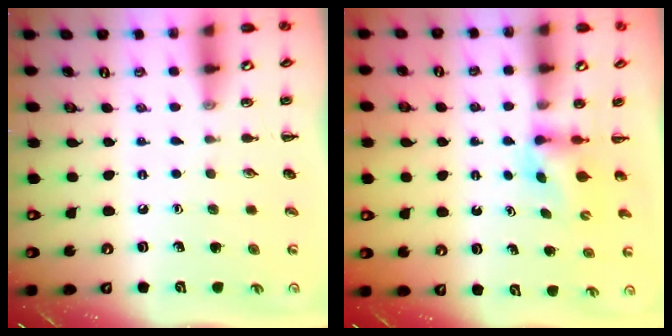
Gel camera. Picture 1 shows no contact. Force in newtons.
{"total": 2.9, "press": 2.6, "slide": 1.2}